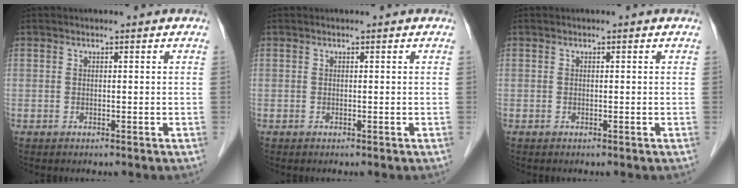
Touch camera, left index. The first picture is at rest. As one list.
[{"total": 0.0}, {"total": 0.0}]